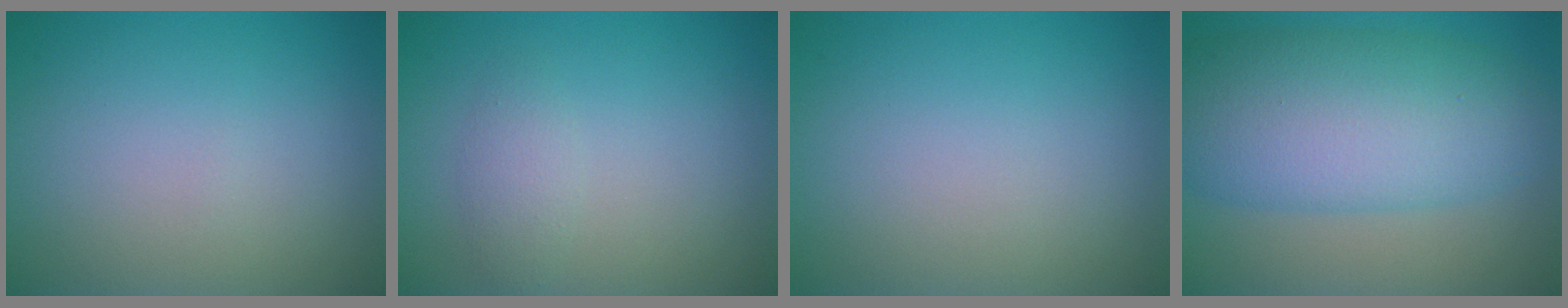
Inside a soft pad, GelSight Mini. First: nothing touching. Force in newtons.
{"total": 1.5, "press": 1.5, "slide": 0.1}
{"total": 0.0}
{"total": 10.2, "press": 10.2, "slide": 0.4}